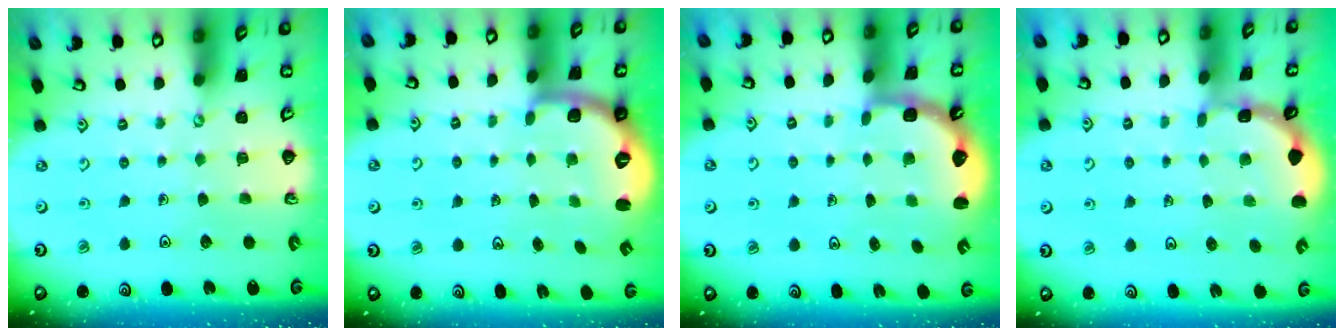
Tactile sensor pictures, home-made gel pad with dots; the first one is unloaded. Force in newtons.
{"total": 2.5, "press": 1.9, "slide": 1.6}
{"total": 2.5, "press": 2.1, "slide": 1.3}
{"total": 1.0, "press": 0.9, "slide": 0.2}